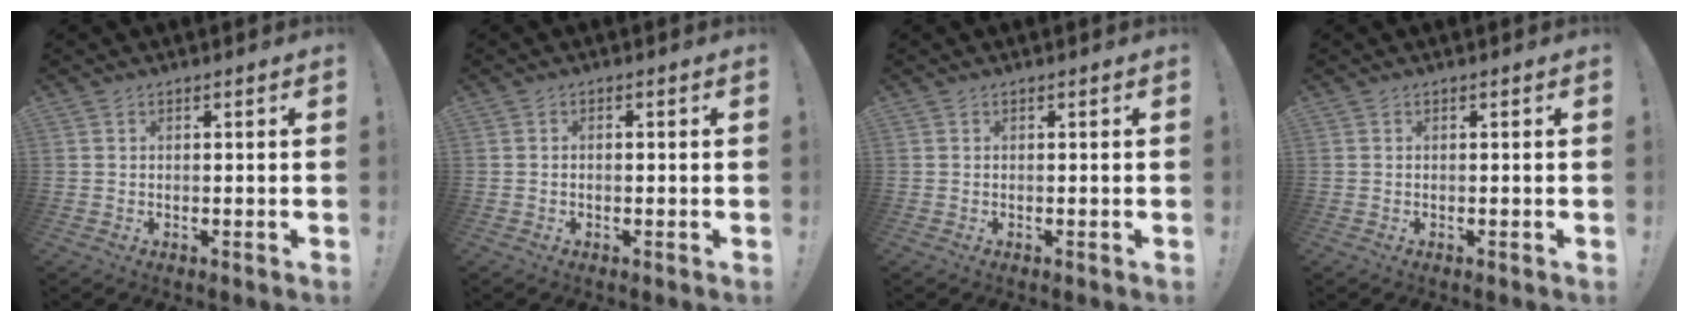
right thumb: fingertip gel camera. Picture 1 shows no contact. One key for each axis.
{"total": 0.8, "fx": -0.5, "fy": 0.4, "fz": 0.5, "tx": -0.012, "ty": 0.001, "tz": -0.008}
{"total": 0.0}
{"total": 0.0}